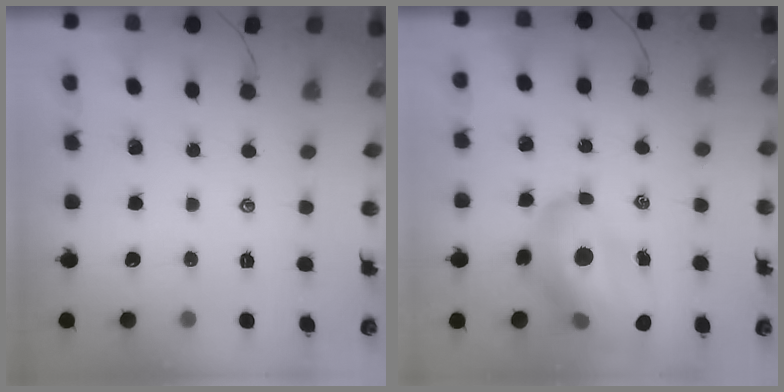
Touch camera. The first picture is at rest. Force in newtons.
{"total": 17.1, "press": 16.4, "slide": 4.8}